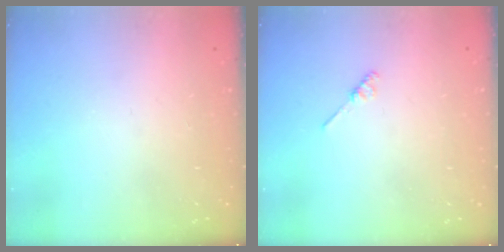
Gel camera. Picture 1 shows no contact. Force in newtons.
{"total": 2.1, "press": 2.1, "slide": 0.4}